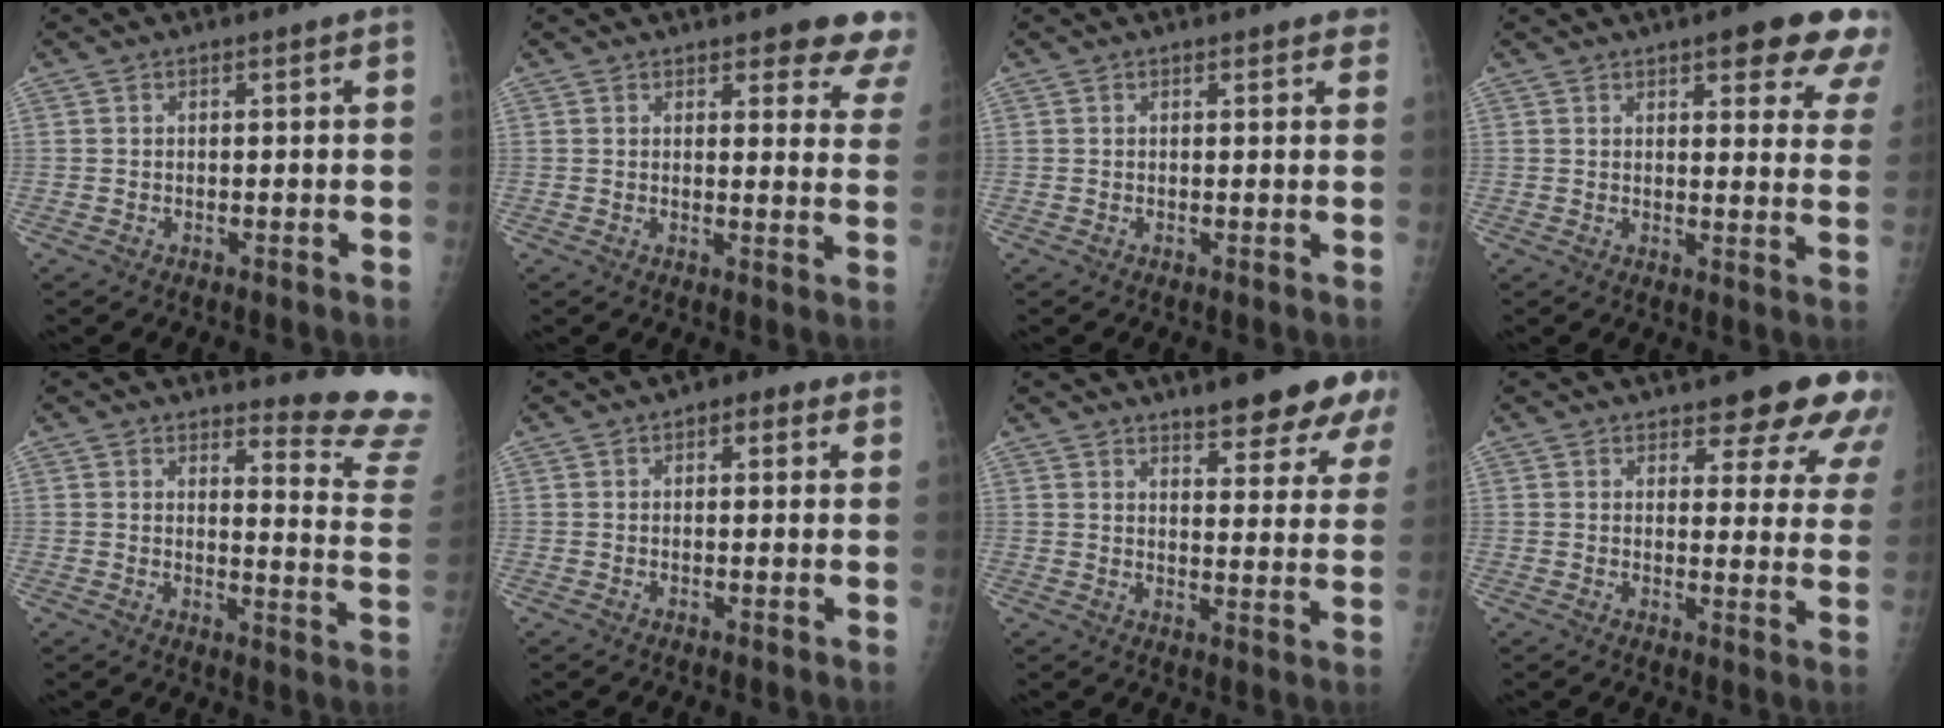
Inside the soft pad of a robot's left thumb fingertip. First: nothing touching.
{"total": 9.9, "force": [8.4, 3.0, 4.4], "torque": [-0.006, -0.043, 0.072]}
{"total": 1.8, "force": [1.4, 0.7, 0.9], "torque": [0.005, 0.001, 0.011]}
{"total": 14.4, "force": [9.1, 4.3, 10.2], "torque": [-0.087, -0.037, 0.098]}
{"total": 12.5, "force": [12.3, 0.9, 2.2], "torque": [0.002, -0.167, 0.117]}
{"total": 4.1, "force": [1.7, 2.3, 2.9], "torque": [-0.015, 0.003, 0.013]}
{"total": 14.9, "force": [10.8, 3.7, 9.5], "torque": [-0.088, -0.060, 0.134]}
{"total": 13.2, "force": [9.9, 4.8, 7.3], "torque": [-0.037, -0.056, 0.101]}